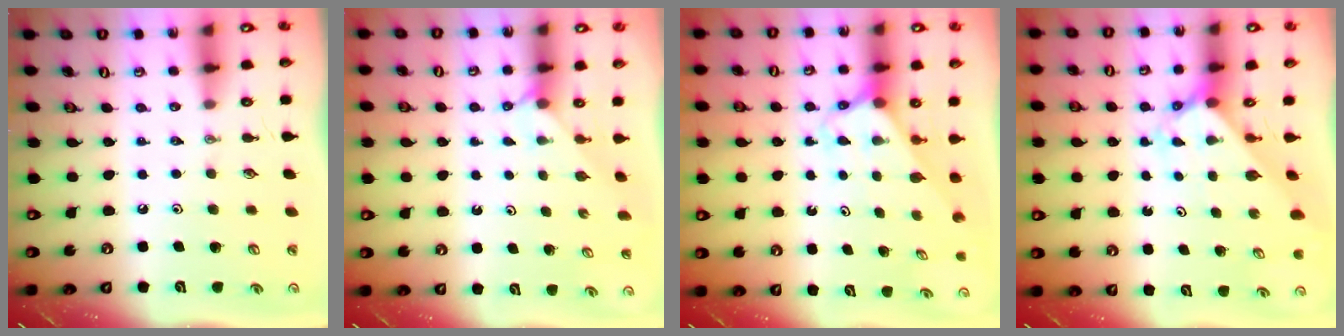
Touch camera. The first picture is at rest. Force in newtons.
{"total": 2.1, "press": 2.1, "slide": 0.1}
{"total": 2.6, "press": 2.6, "slide": 0.1}
{"total": 2.0, "press": 2.0, "slide": 0.1}